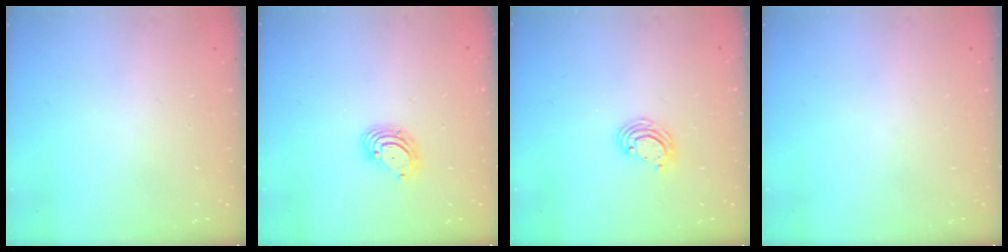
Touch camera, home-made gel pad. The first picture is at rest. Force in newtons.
{"total": 4.9, "press": 4.9, "slide": 0.5}
{"total": 4.8, "press": 4.8, "slide": 0.2}
{"total": 0.0}